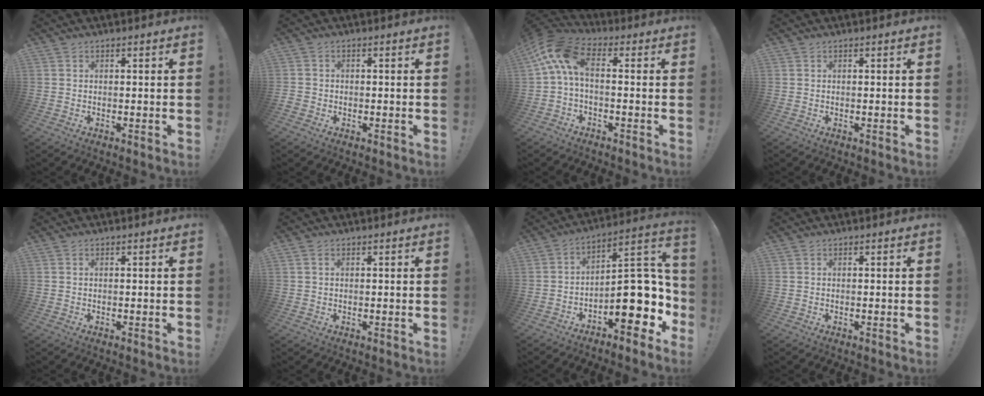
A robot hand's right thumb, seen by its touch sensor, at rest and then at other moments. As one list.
[{"total": 1.7, "force": [-1.1, 1.2, 0.5], "torque": [-0.006, 0.005, -0.019]}, {"total": 10.4, "force": [1.7, 4.8, 9.0], "torque": [-0.190, 0.001, 0.035]}, {"total": 0.0}, {"total": 0.0}, {"total": 0.8, "force": [0.3, 0.5, 0.6], "torque": [-0.014, 0.003, 0.004]}, {"total": 18.3, "force": [-4.6, 8.7, 15.5], "torque": [-0.196, 0.028, -0.062]}, {"total": 0.0}]